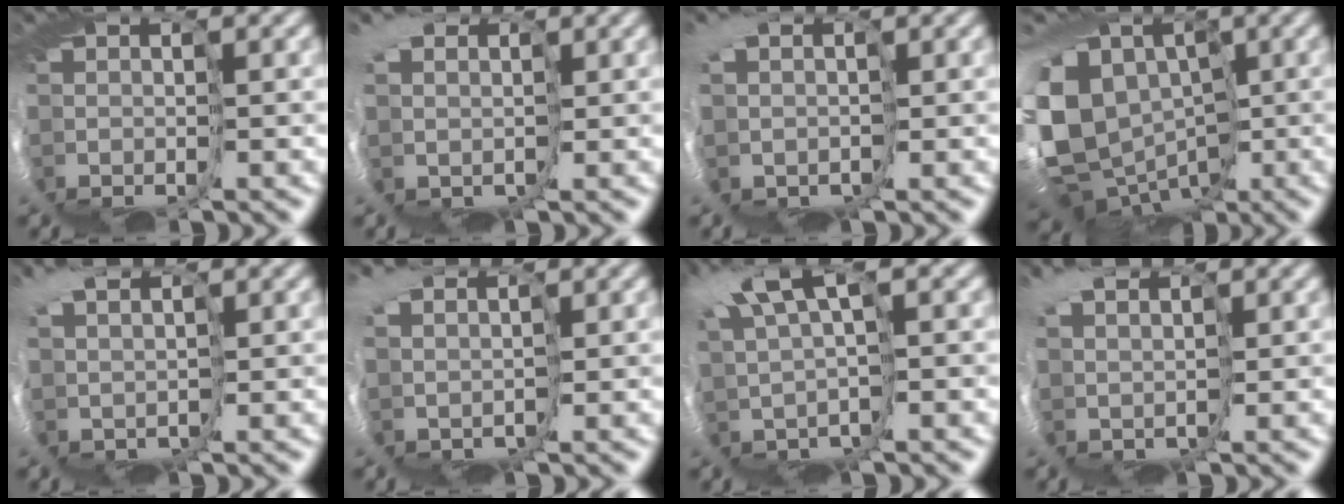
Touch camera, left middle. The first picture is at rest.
{"total": 5.0, "force": [1.6, 4.2, 2.3], "torque": [-0.044, -0.016, 0.018]}
{"total": 4.5, "force": [0.6, 3.6, 2.6], "torque": [-0.052, -0.019, 0.007]}
{"total": 14.1, "force": [-0.6, 11.2, 8.5], "torque": [-0.195, 0.007, -0.021]}
{"total": 3.3, "force": [2.2, 1.8, 1.6], "torque": [-0.045, 0.001, 0.023]}
{"total": 4.3, "force": [1.8, 3.3, 2.2], "torque": [-0.051, -0.017, 0.021]}
{"total": 5.7, "force": [3.2, 1.5, 4.4], "torque": [-0.113, 0.005, 0.048]}
{"total": 3.4, "force": [2.5, 1.9, 1.4], "torque": [-0.039, 0.004, 0.029]}